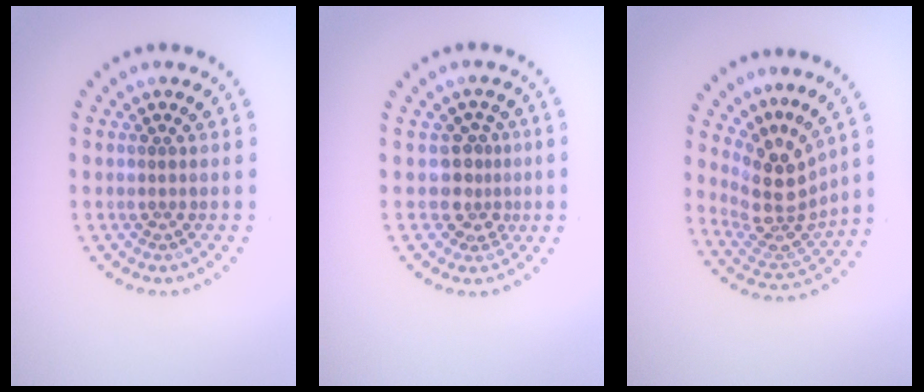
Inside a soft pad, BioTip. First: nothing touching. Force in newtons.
{"total": 2.5, "press": 1.8, "slide": 1.7}
{"total": 4.3, "press": 3.1, "slide": 3.0}